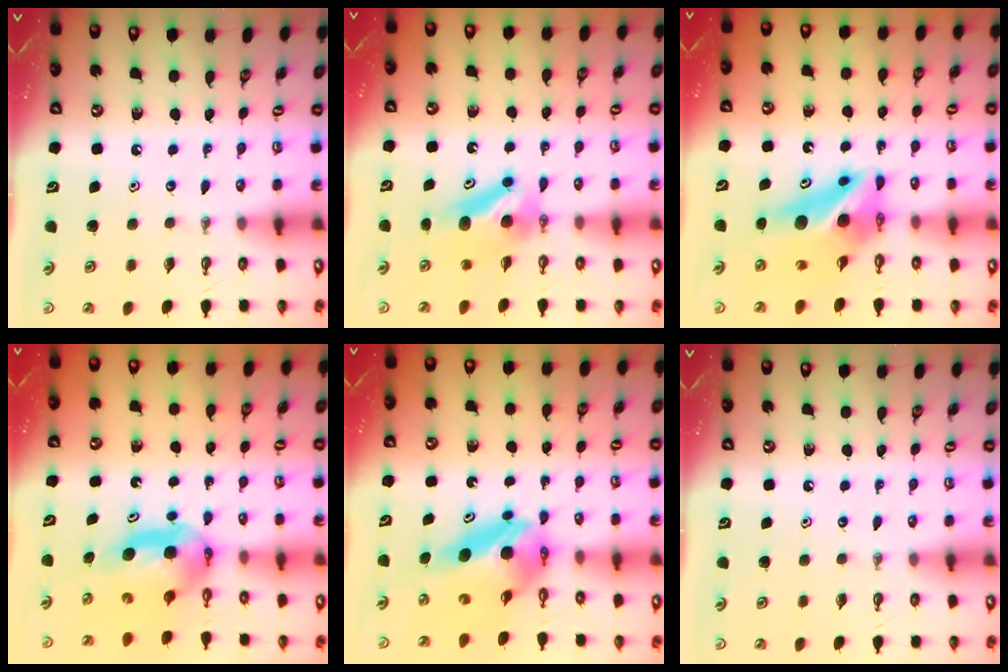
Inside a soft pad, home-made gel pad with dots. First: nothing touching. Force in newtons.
{"total": 6.6, "press": 6.5, "slide": 1.2}
{"total": 11.4, "press": 11.4, "slide": 1.0}
{"total": 9.8, "press": 4.7, "slide": 8.5}
{"total": 6.5, "press": 6.4, "slide": 0.8}
{"total": 0.0}